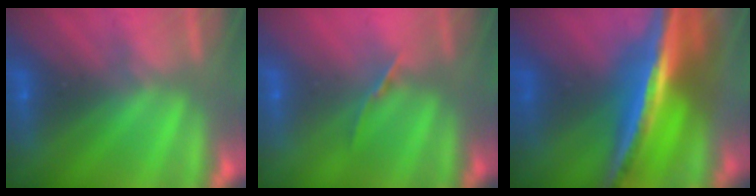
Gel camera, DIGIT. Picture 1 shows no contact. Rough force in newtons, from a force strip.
{"total": 1.8}
{"total": 7.5}